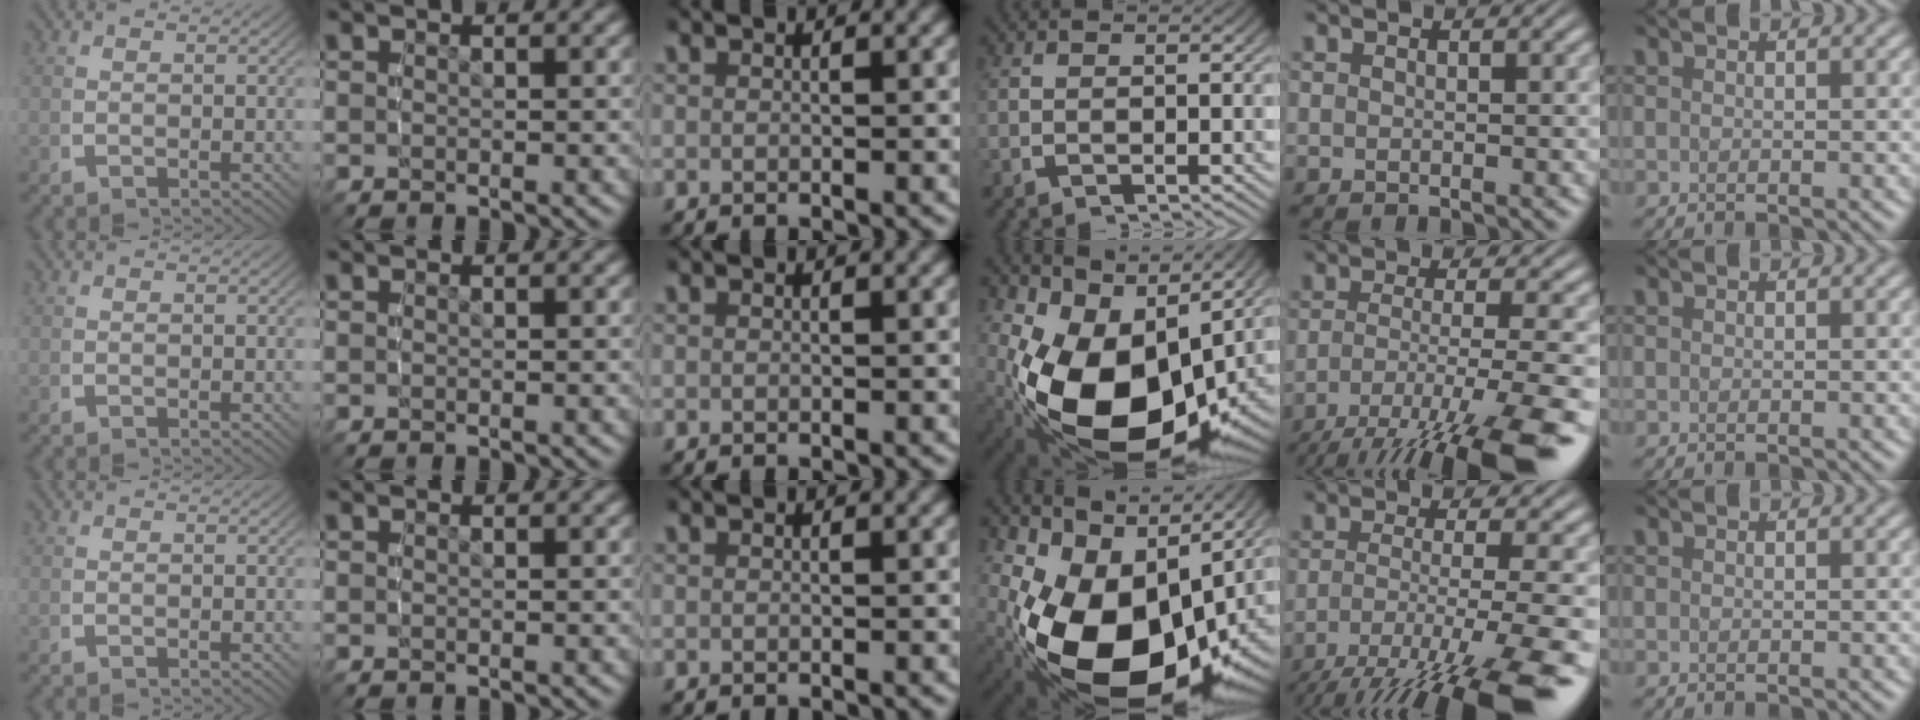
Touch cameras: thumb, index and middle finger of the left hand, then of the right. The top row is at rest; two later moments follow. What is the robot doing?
{"motion": "lift_and_place", "object": "markers"}